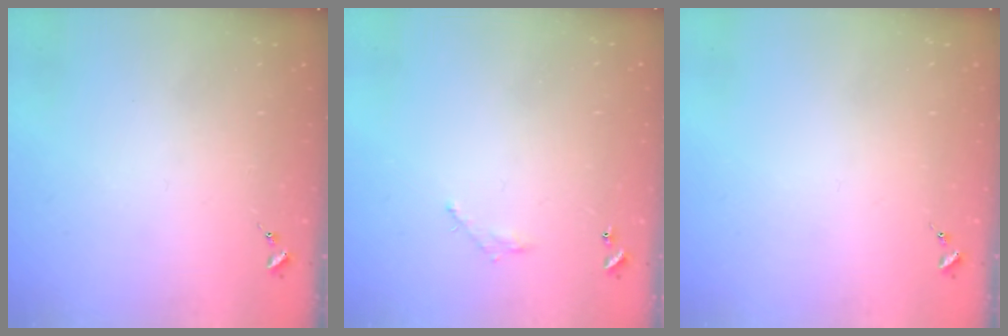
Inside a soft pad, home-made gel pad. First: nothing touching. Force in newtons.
{"total": 4.3, "press": 4.3, "slide": 0.2}
{"total": 0.0}